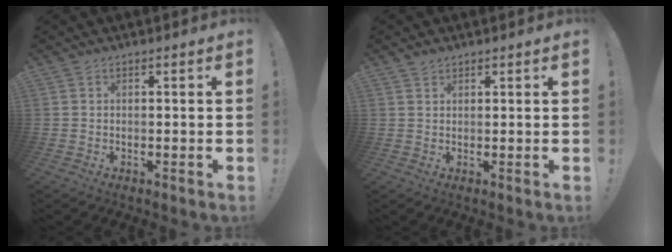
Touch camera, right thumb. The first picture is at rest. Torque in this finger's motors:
{"motor_torque": [-0.02, -0.01, 0.16, 0.03, 0.00]}